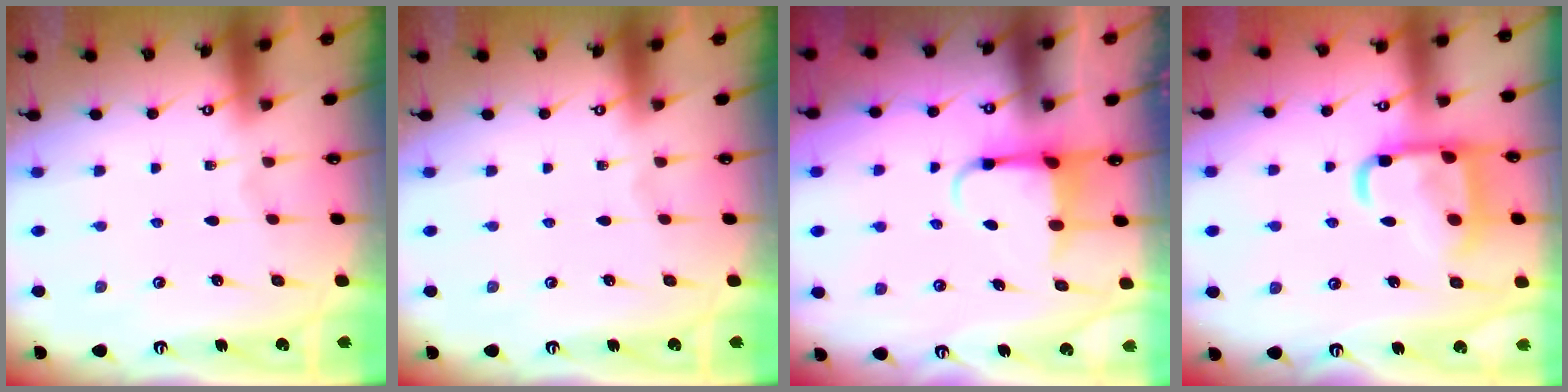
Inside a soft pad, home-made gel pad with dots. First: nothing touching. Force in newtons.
{"total": 0.0}
{"total": 3.7, "press": 3.6, "slide": 0.7}
{"total": 15.7, "press": 15.6, "slide": 1.6}